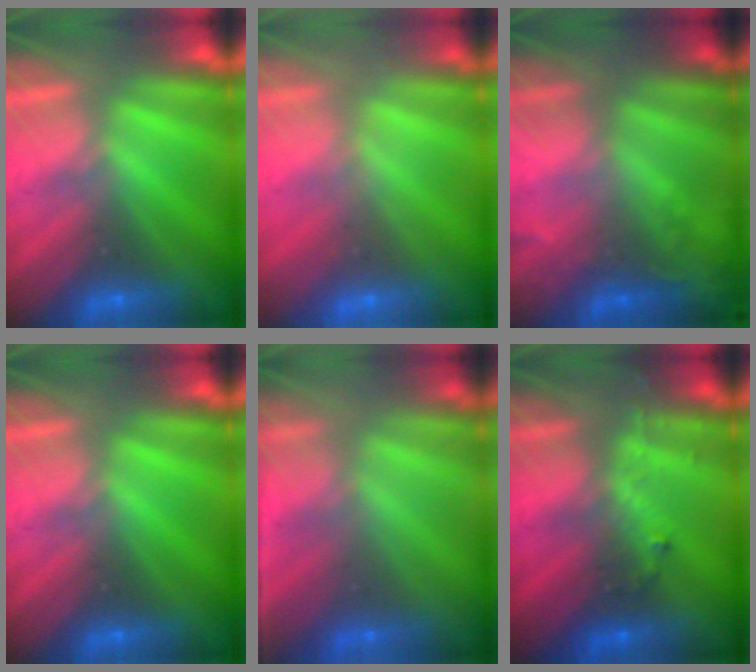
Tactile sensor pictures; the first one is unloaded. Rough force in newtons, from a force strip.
{"total": 1.6}
{"total": 2.3}
{"total": 0.0}
{"total": 1.6}
{"total": 3.0}